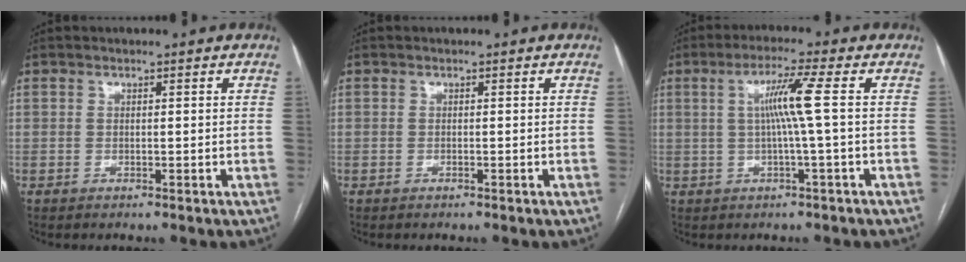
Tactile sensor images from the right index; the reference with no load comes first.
{"total": 0.0}
{"total": 6.2, "force": [0.6, -1.3, 6.0], "torque": [-0.112, 0.007, 0.016]}